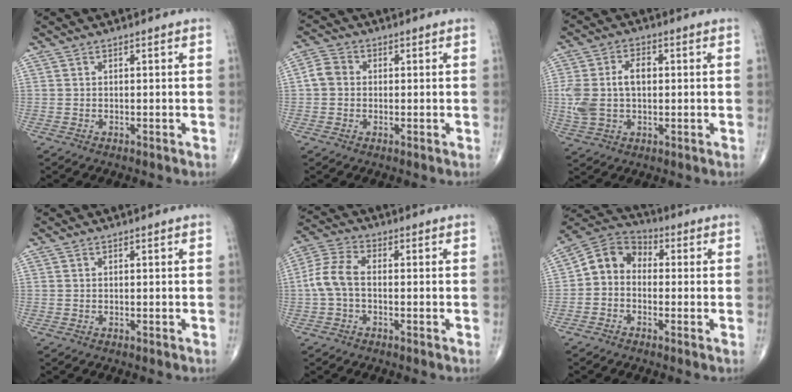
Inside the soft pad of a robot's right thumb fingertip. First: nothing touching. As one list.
[{"total": 3.9, "force": [0.0, 3.4, 2.0], "torque": [-0.032, 0.010, -0.008]}, {"total": 9.9, "force": [0.4, 6.2, 7.7], "torque": [-0.162, 0.020, 0.014]}, {"total": 0.0}, {"total": 6.6, "force": [-0.8, 3.8, 5.4], "torque": [-0.123, 0.021, -0.024]}, {"total": 7.9, "force": [-0.7, 6.4, 4.6], "torque": [-0.060, 0.031, -0.034]}]